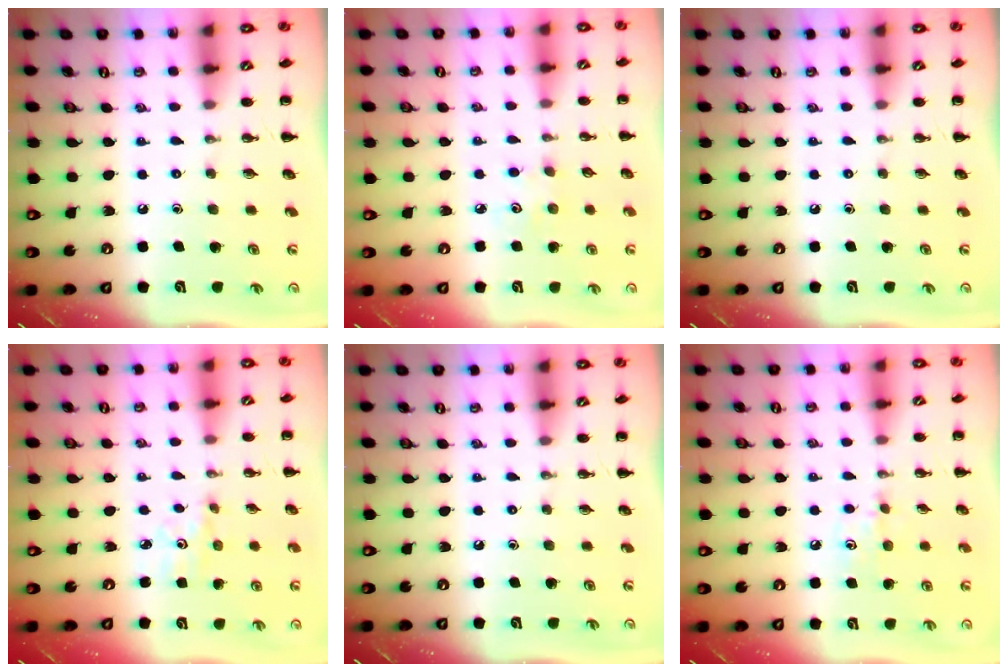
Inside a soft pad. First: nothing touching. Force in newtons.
{"total": 3.4, "press": 3.2, "slide": 0.9}
{"total": 0.0}
{"total": 3.4, "press": 3.2, "slide": 1.1}
{"total": 0.0}
{"total": 6.5, "press": 6.3, "slide": 1.8}